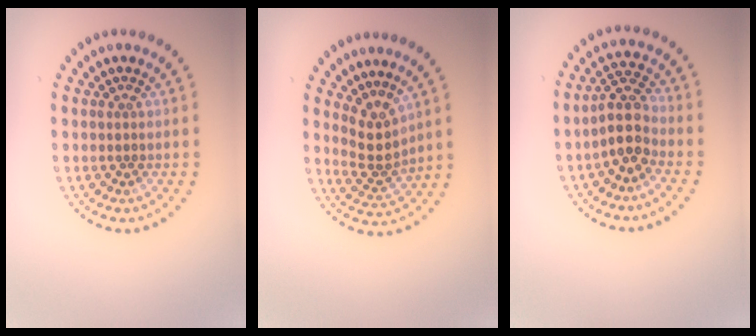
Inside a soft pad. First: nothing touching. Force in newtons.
{"total": 2.9, "press": 2.1, "slide": 2.0}
{"total": 3.4, "press": 2.8, "slide": 2.0}